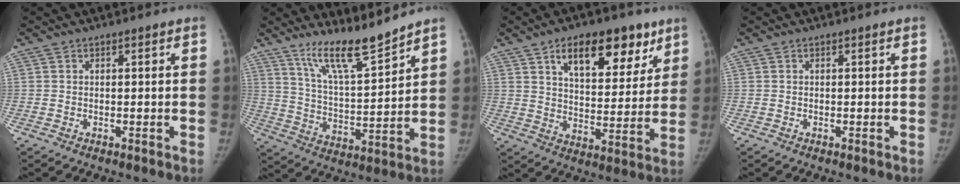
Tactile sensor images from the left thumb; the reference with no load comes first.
{"total": 11.8, "force": [9.9, 1.2, 6.3], "torque": [-0.101, -0.073, 0.184]}
{"total": 16.6, "force": [9.4, 8.5, 10.7], "torque": [-0.102, -0.036, 0.147]}
{"total": 0.0}